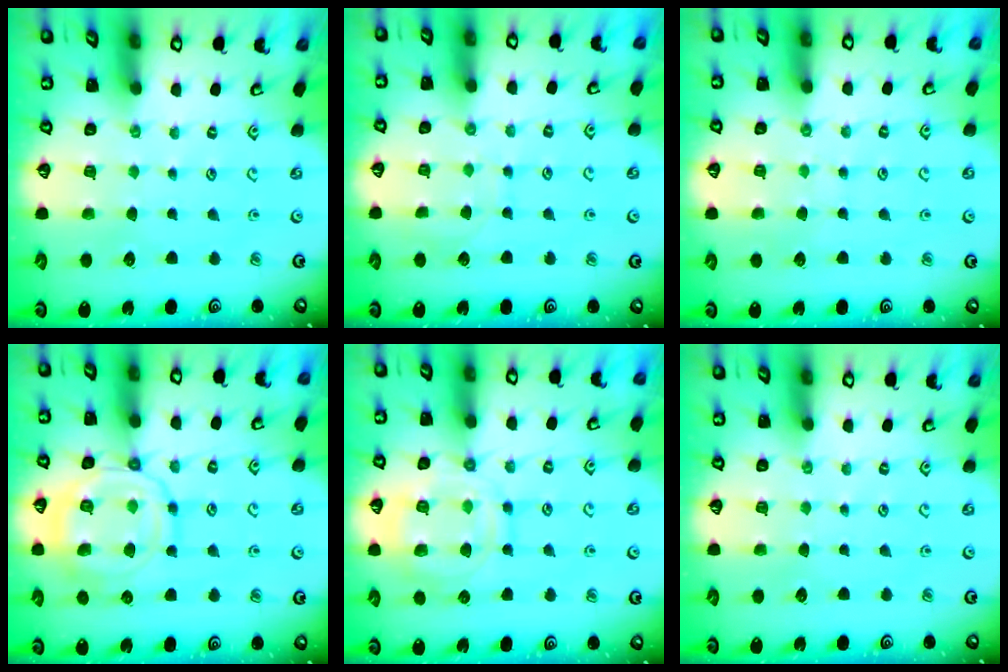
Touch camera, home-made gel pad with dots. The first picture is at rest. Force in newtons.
{"total": 5.8, "press": 5.8, "slide": 0.6}
{"total": 2.8, "press": 2.7, "slide": 0.5}
{"total": 14.2, "press": 14.2, "slide": 1.5}
{"total": 13.1, "press": 13.1, "slide": 1.2}
{"total": 0.0}